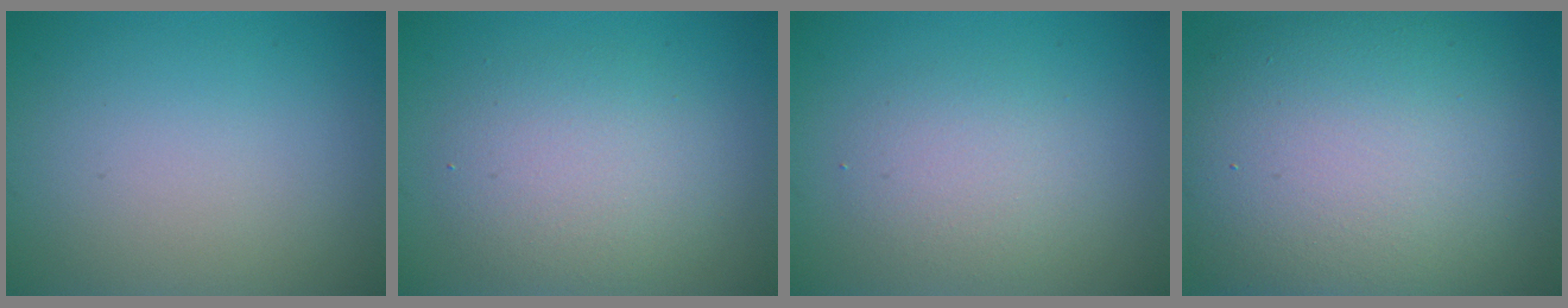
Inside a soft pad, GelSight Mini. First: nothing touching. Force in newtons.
{"total": 4.0, "press": 4.0, "slide": 0.1}
{"total": 2.7, "press": 2.7, "slide": 0.2}
{"total": 14.1, "press": 14.1, "slide": 0.2}